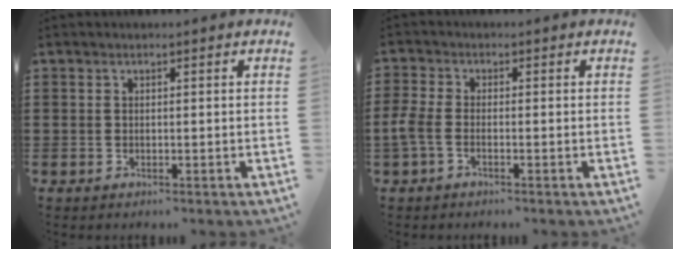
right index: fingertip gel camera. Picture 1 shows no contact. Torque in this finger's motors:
{"motor_torque": [1.08, 1.06, 0.34, 0.08]}